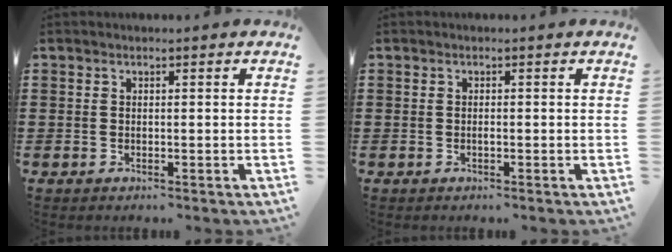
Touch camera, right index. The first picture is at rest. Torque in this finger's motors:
{"motor_torque": [0.29, -0.17, 0.00, 0.00]}